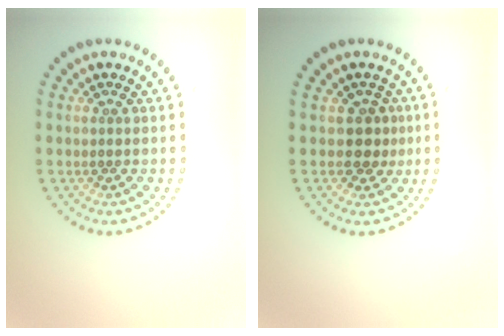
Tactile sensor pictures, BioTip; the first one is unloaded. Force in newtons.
{"total": 2.0, "press": 1.5, "slide": 1.2}